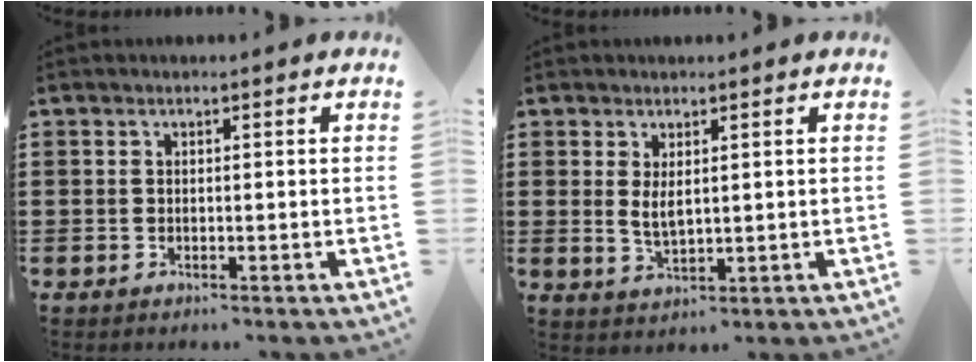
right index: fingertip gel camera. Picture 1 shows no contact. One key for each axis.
{"total": 2.9, "fx": 0.9, "fy": 1.1, "fz": 2.5, "tx": -0.049, "ty": 0.003, "tz": 0.017}